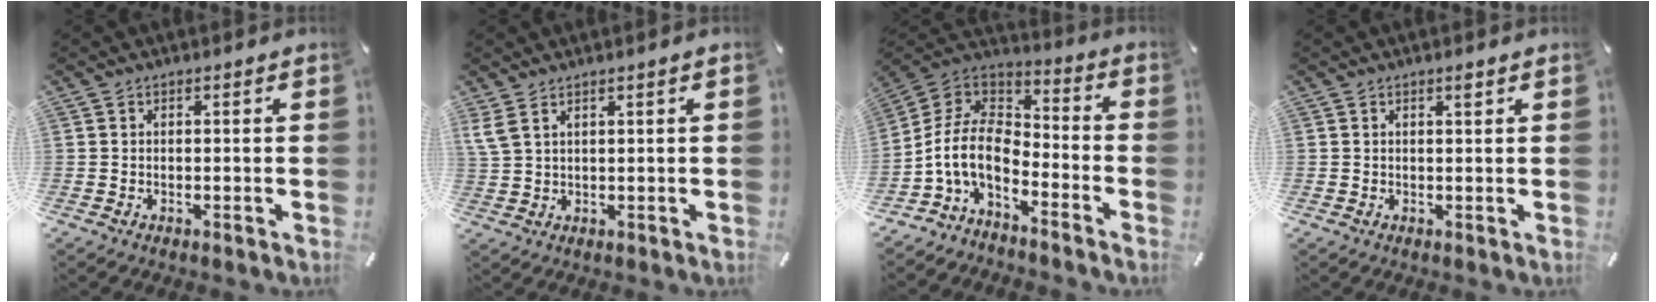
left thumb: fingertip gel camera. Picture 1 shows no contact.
{"total": 3.0, "force": [1.6, 0.6, 2.4], "torque": [-0.052, -0.003, 0.031]}
{"total": 11.1, "force": [-5.9, 6.2, 7.1], "torque": [-0.171, 0.006, -0.119]}
{"total": 1.3, "force": [0.7, 0.3, 1.0], "torque": [-0.021, 0.001, 0.012]}